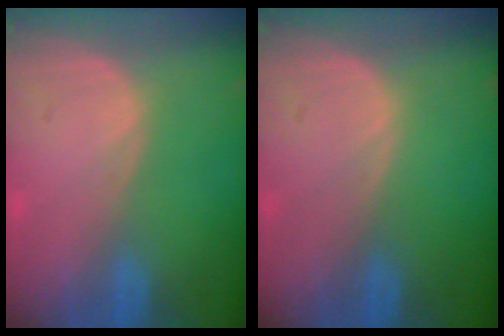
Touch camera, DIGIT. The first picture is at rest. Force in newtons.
{"total": 0.0}